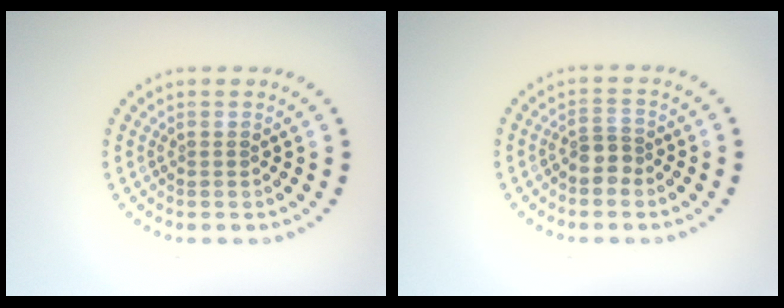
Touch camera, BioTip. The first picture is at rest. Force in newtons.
{"total": 2.1, "press": 1.7, "slide": 1.1}